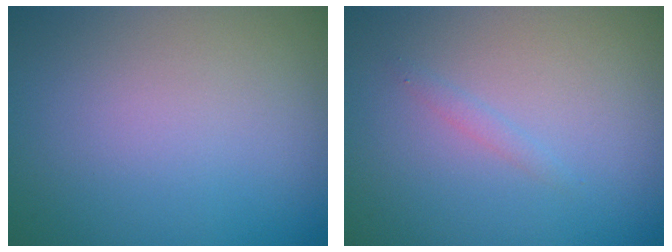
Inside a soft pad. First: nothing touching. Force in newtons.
{"total": 0.7, "press": 0.7, "slide": 0.1}